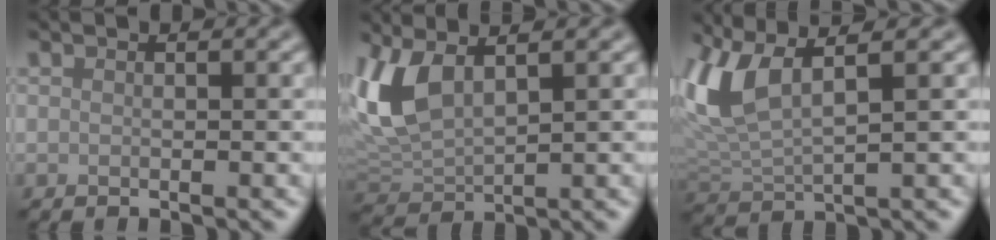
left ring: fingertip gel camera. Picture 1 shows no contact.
{"total": 5.7, "force": [2.3, 2.6, 4.6], "torque": [-0.111, 0.005, 0.045]}
{"total": 6.1, "force": [3.1, 1.9, 4.9], "torque": [-0.120, 0.009, 0.063]}